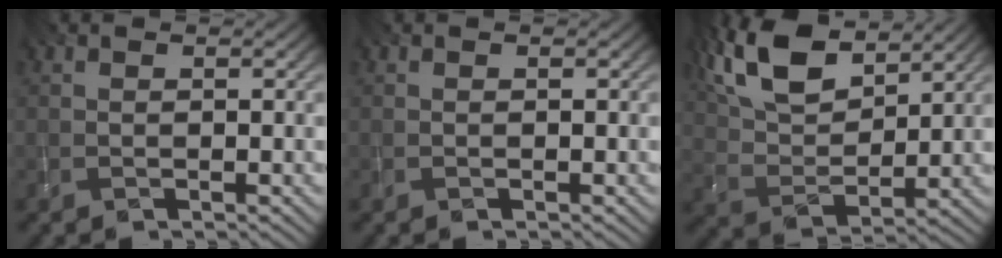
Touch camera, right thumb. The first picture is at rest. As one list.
[{"total": 0.0}, {"total": 11.9, "force": [7.3, 5.0, 7.9], "torque": [-0.184, 0.025, 0.134]}]